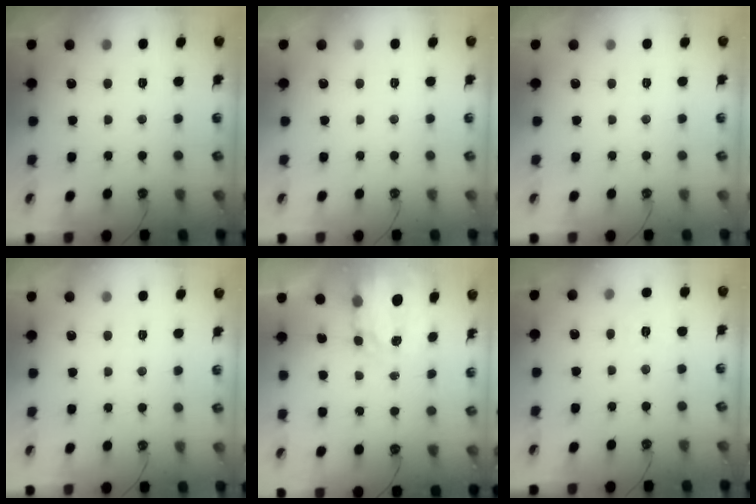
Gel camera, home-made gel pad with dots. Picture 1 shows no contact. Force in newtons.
{"total": 0.0}
{"total": 0.0}
{"total": 0.0}
{"total": 4.0, "press": 4.0, "slide": 0.2}
{"total": 3.9, "press": 3.9, "slide": 0.6}